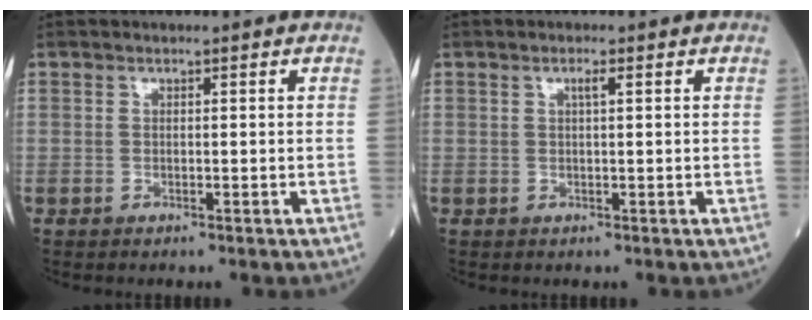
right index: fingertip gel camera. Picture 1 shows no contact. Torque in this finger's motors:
{"motor_torque": [0.14, 0.03, 0.10, 0.03]}